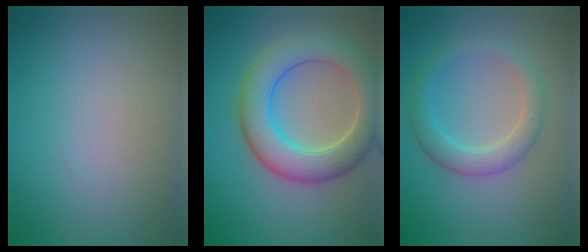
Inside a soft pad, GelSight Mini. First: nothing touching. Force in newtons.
{"total": 7.1, "press": 7.1, "slide": 0.3}
{"total": 3.4, "press": 3.3, "slide": 0.4}